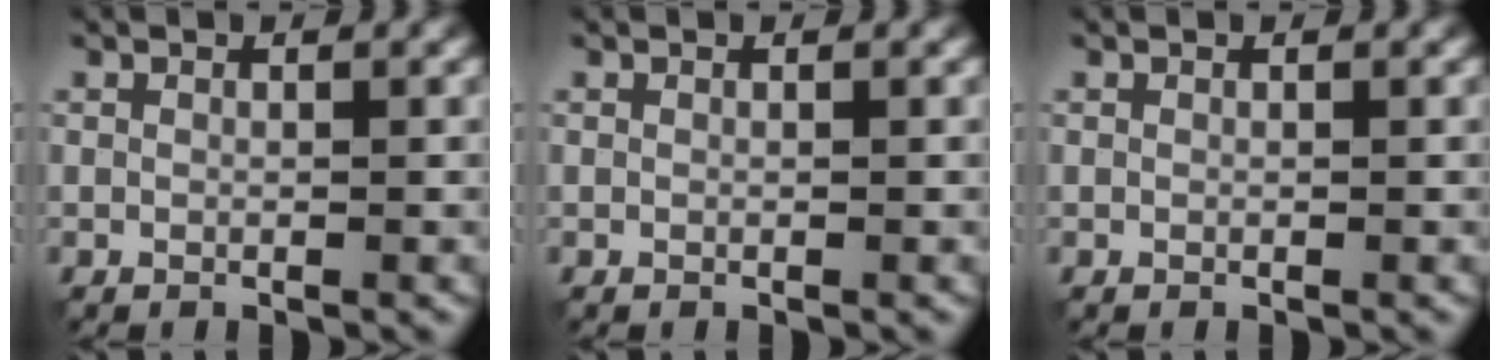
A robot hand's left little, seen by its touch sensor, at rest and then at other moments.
{"total": 0.0}
{"total": 0.0}